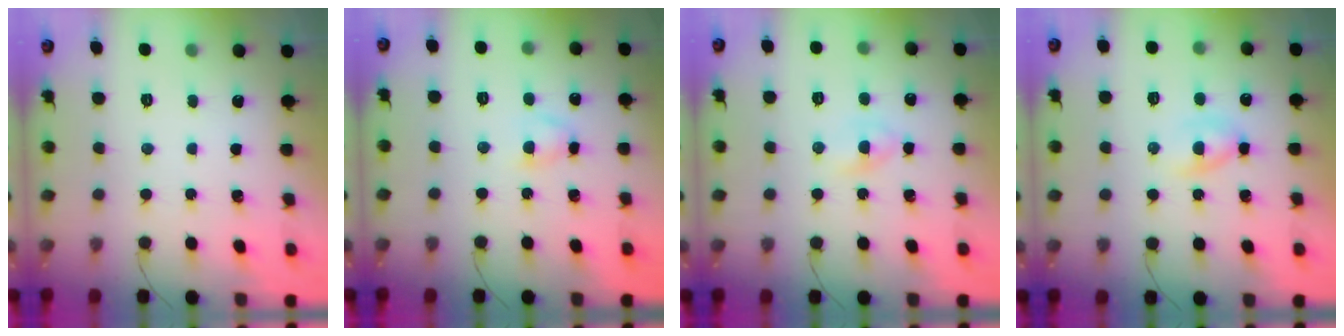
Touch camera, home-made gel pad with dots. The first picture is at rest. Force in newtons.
{"total": 3.5, "press": 3.4, "slide": 0.7}
{"total": 2.1, "press": 2.0, "slide": 0.7}
{"total": 2.6, "press": 2.4, "slide": 1.0}